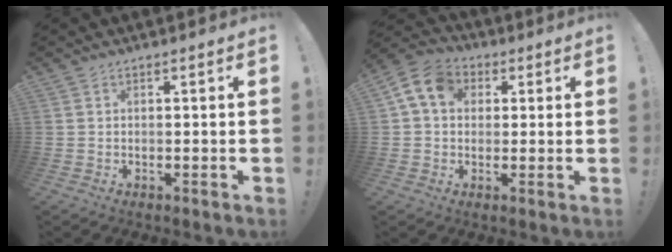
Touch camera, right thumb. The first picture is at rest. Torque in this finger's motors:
{"motor_torque": [1.17, 1.17, 0.35, -0.22, 0.02]}